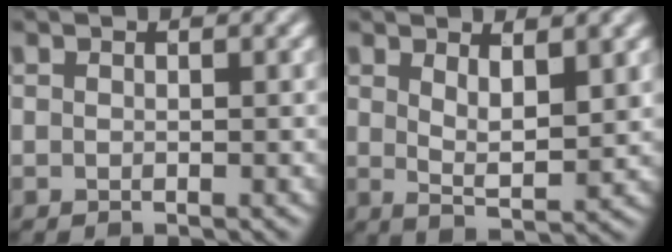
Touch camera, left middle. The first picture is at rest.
{"total": 3.4, "force": [1.3, 0.8, 3.0], "torque": [-0.056, -0.015, 0.024]}